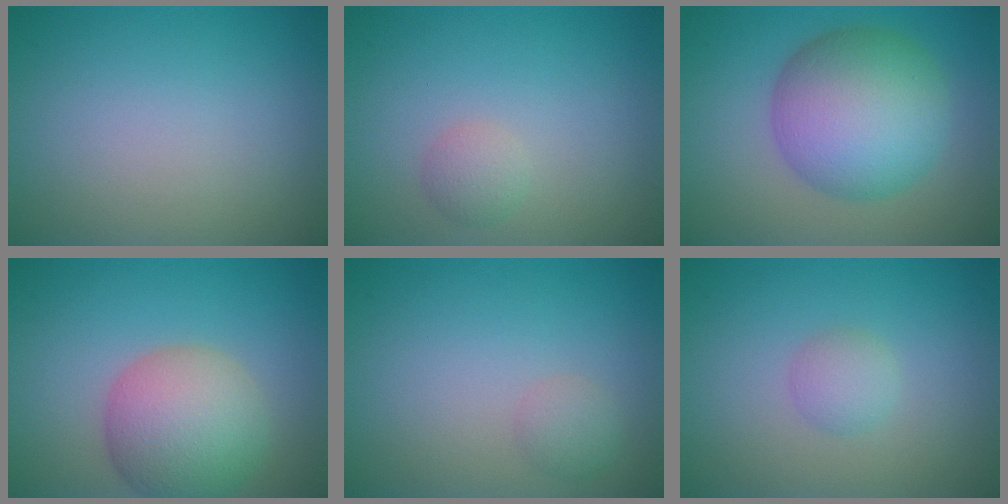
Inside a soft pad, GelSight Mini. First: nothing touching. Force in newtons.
{"total": 1.4, "press": 1.4, "slide": 0.0}
{"total": 9.8, "press": 9.8, "slide": 0.1}
{"total": 7.2, "press": 7.2, "slide": 0.5}
{"total": 1.4, "press": 1.4, "slide": 0.0}
{"total": 1.6, "press": 1.6, "slide": 0.0}